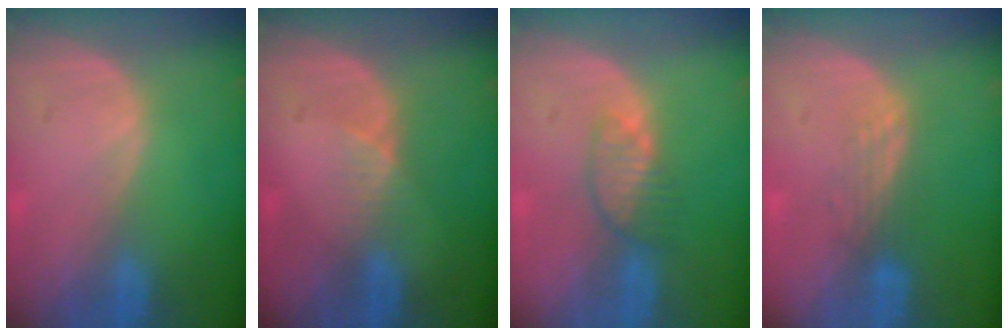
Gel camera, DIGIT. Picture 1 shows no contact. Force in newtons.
{"total": 2.3, "press": 1.8, "slide": 1.4}
{"total": 3.5, "press": 3.4, "slide": 0.9}
{"total": 3.0, "press": 2.5, "slide": 1.7}